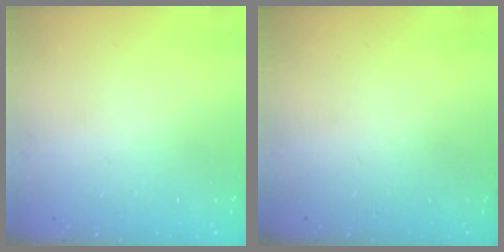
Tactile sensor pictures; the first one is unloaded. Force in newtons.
{"total": 0.0}